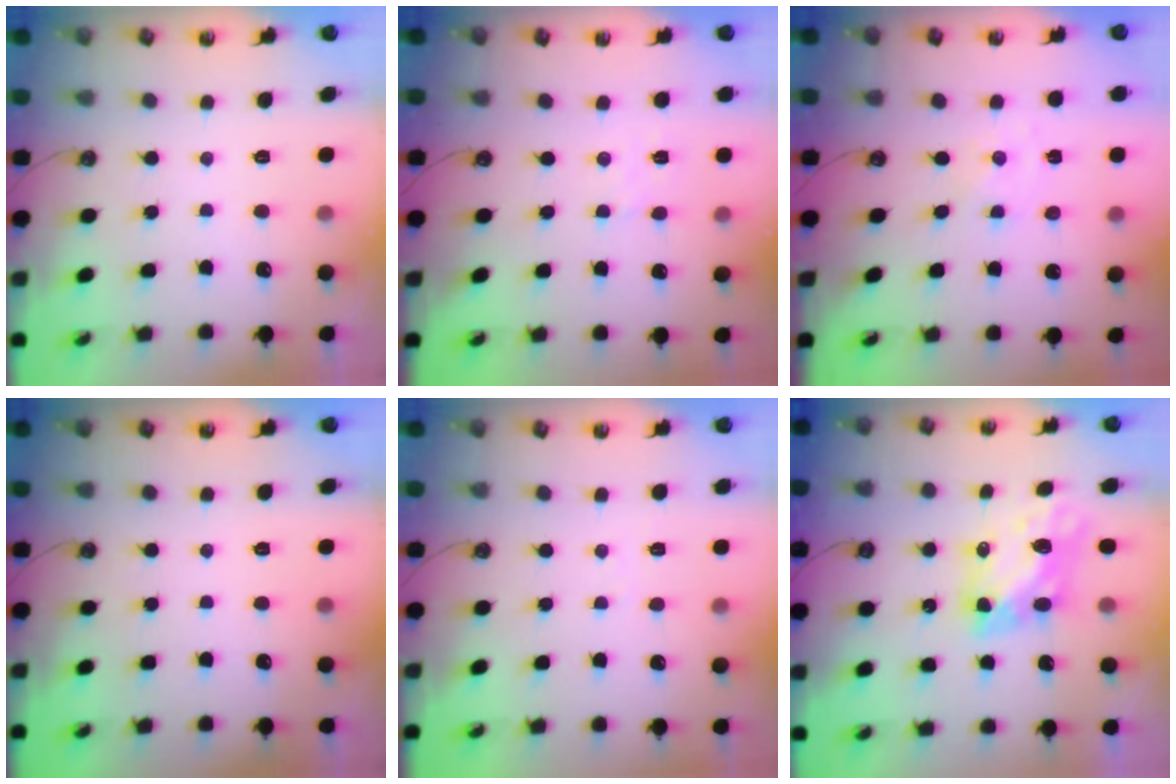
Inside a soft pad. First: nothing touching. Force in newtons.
{"total": 2.1, "press": 2.1, "slide": 0.4}
{"total": 0.0}
{"total": 0.0}
{"total": 2.6, "press": 2.6, "slide": 0.4}
{"total": 6.3, "press": 6.3, "slide": 0.7}